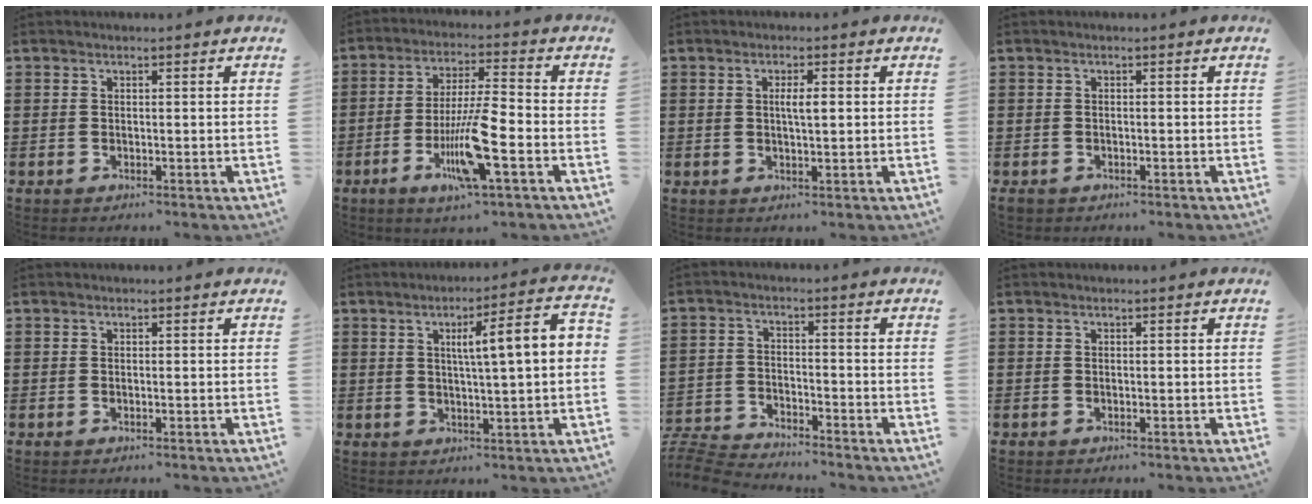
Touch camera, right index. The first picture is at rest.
{"total": 10.2, "force": [-3.7, 1.6, 9.3], "torque": [-0.184, -0.008, -0.070]}
{"total": 2.8, "force": [0.3, 0.6, 2.7], "torque": [-0.052, 0.001, 0.003]}
{"total": 0.7, "force": [-0.6, 0.4, 0.1], "torque": [-0.005, -0.001, -0.012]}
{"total": 0.0}
{"total": 8.0, "force": [1.1, 0.6, 7.9], "torque": [-0.133, -0.008, 0.005]}
{"total": 5.5, "force": [-5.5, 0.4, 0.5], "torque": [-0.027, 0.000, -0.115]}
{"total": 0.0}